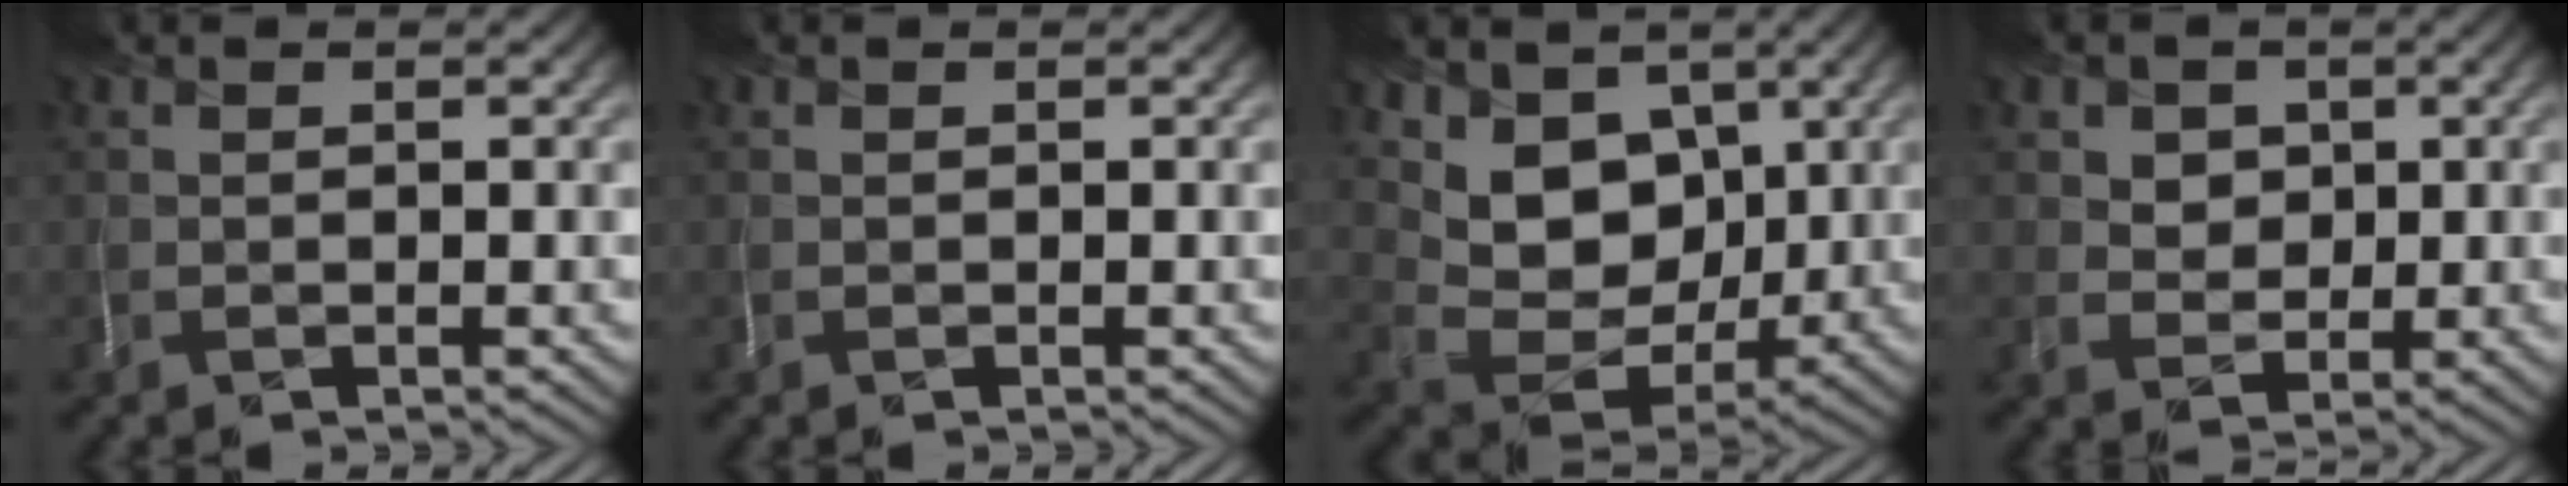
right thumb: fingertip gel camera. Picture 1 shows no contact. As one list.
[{"total": 0.0}, {"total": 9.1, "force": [4.4, 6.8, 4.3], "torque": [-0.101, -0.022, 0.077]}, {"total": 3.4, "force": [1.5, 3.0, 0.5], "torque": [-0.024, -0.016, 0.035]}]